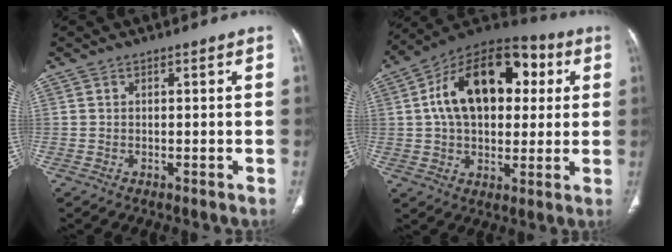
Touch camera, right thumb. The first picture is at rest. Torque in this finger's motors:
{"motor_torque": [1.64, 3.36, 1.08, -0.85, 0.28]}